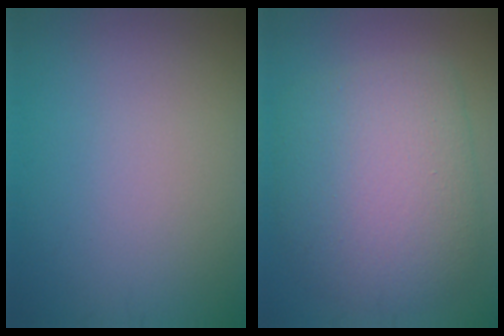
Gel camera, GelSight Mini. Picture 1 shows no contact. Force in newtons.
{"total": 8.2, "press": 8.2, "slide": 0.3}